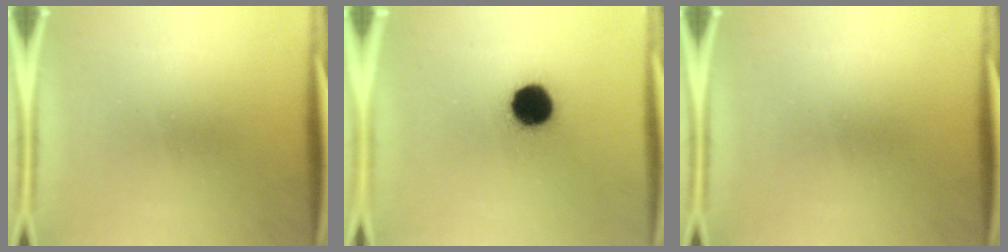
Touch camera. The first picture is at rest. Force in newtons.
{"total": 10.7}
{"total": 0.0}